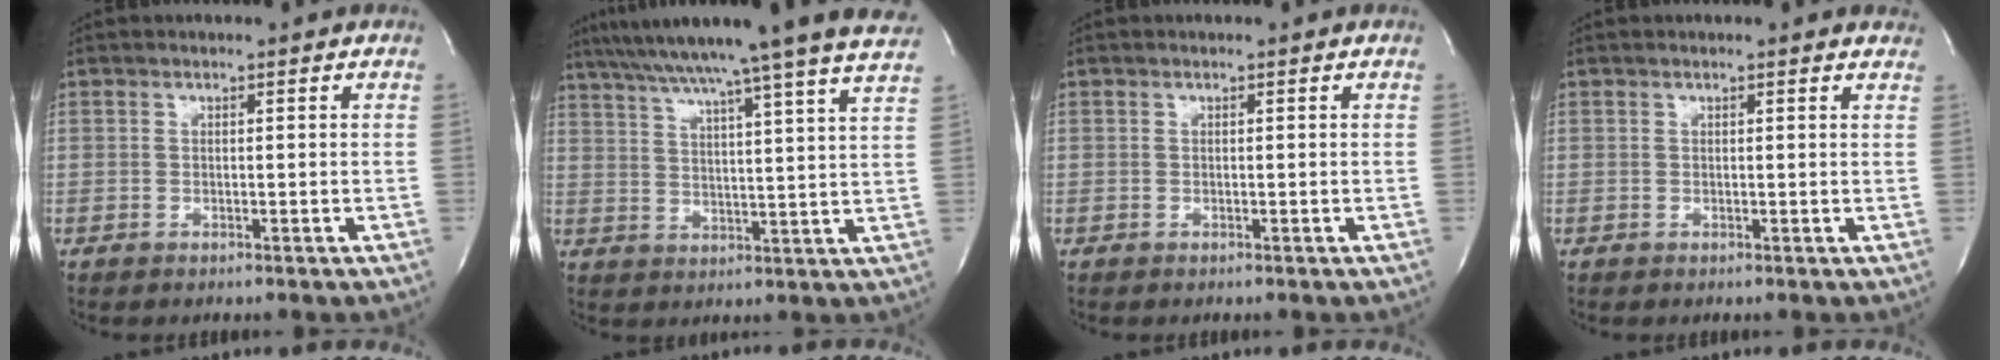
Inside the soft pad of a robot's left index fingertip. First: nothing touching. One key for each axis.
{"total": 24.3, "fx": 20.8, "fy": -1.7, "fz": 12.6, "tx": -0.218, "ty": -0.020, "tz": 0.279}
{"total": 0.0}
{"total": 3.4, "fx": 3.2, "fy": 0.7, "fz": 1.0, "tx": -0.014, "ty": 0.003, "tz": 0.020}